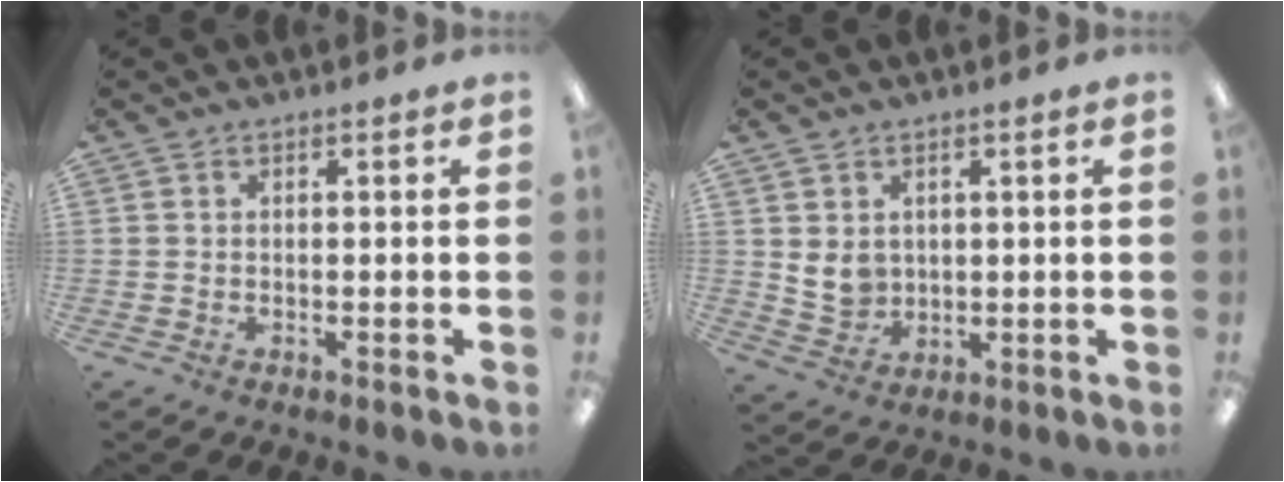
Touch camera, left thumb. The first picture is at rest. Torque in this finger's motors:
{"motor_torque": [-0.08, 0.11, 0.28, -0.41, 0.03]}